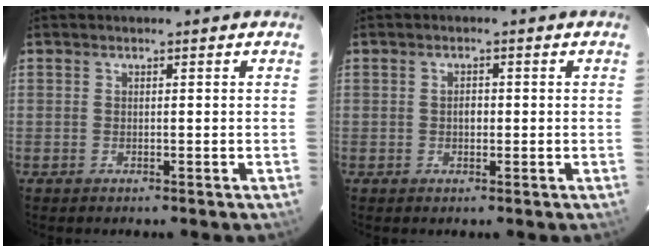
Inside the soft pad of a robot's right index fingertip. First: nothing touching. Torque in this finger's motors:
{"motor_torque": [0.45, 0.17, 0.25, 0.04]}